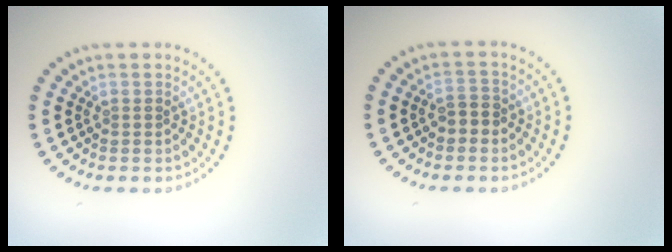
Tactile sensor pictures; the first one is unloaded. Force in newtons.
{"total": 1.9, "press": 1.8, "slide": 0.6}